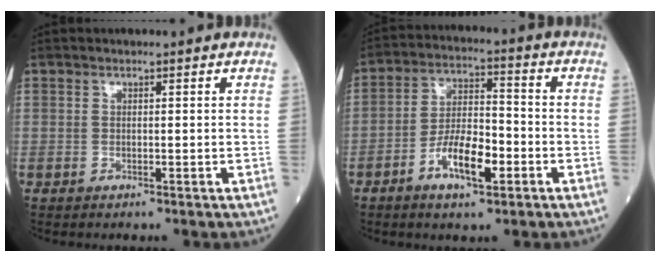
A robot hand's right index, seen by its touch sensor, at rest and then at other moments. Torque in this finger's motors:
{"motor_torque": [0.32, -0.17, 0.20, 0.09]}